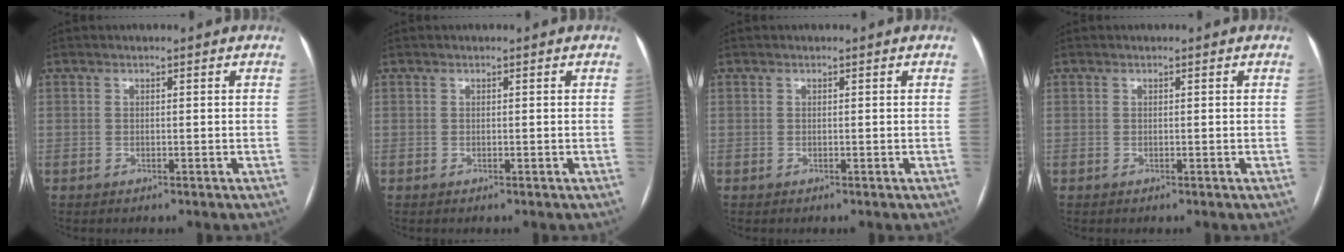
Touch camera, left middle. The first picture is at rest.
{"total": 0.0}
{"total": 0.0}
{"total": 0.0}